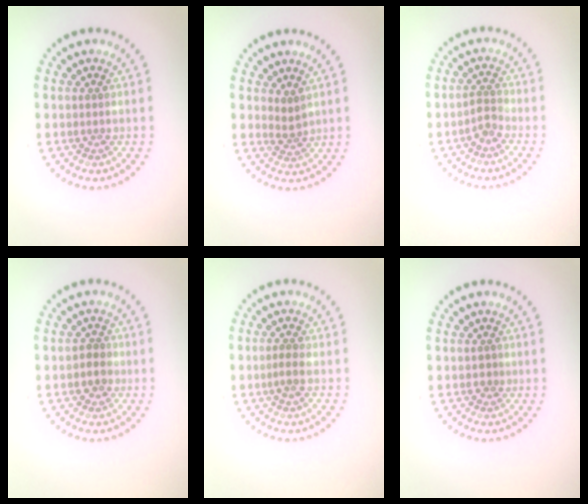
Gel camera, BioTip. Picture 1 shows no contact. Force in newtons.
{"total": 1.6, "press": 1.1, "slide": 1.1}
{"total": 1.7, "press": 1.2, "slide": 1.2}
{"total": 1.5, "press": 1.3, "slide": 0.7}
{"total": 0.8, "press": 0.6, "slide": 0.6}
{"total": 0.7, "press": 0.6, "slide": 0.3}